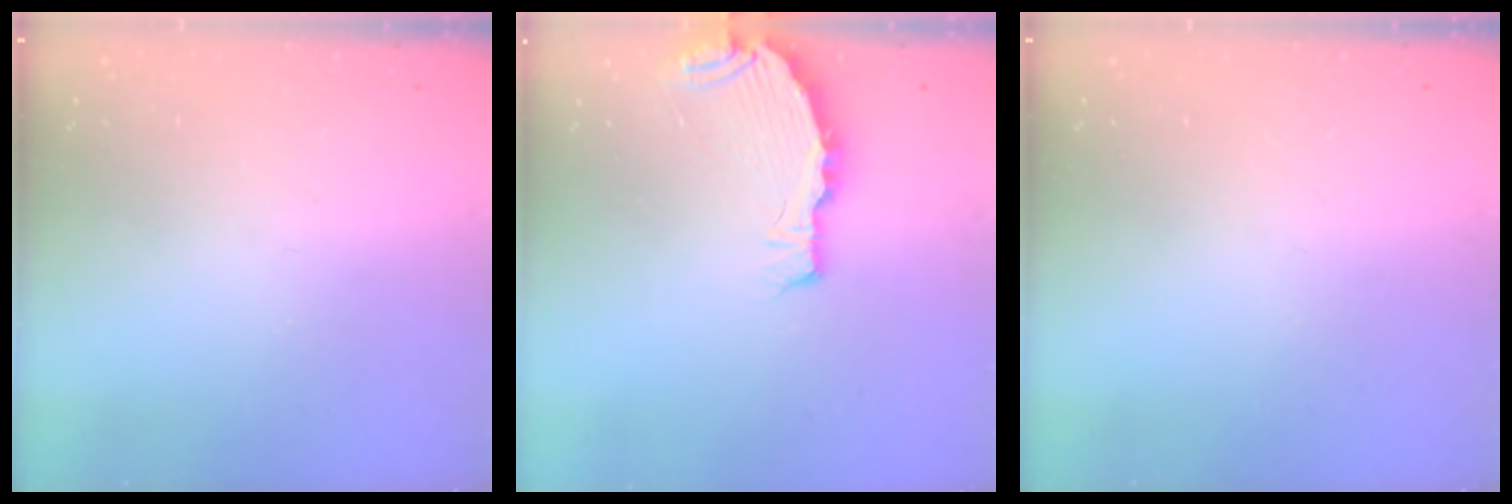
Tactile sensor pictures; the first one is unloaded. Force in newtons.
{"total": 4.8, "press": 4.8, "slide": 0.2}
{"total": 0.0}